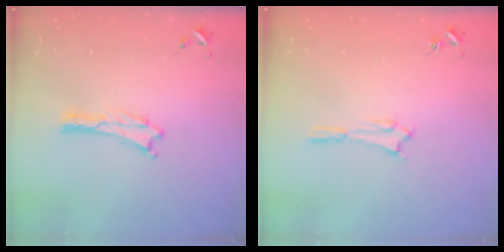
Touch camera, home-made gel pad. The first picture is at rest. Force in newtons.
{"total": 1.6, "press": 1.6, "slide": 0.1}